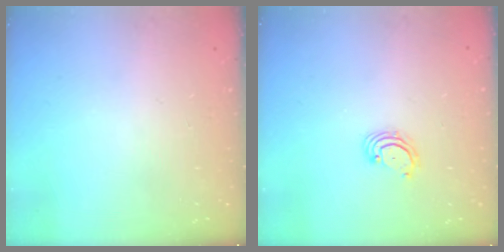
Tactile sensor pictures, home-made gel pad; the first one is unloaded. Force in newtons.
{"total": 2.7, "press": 2.7, "slide": 0.3}